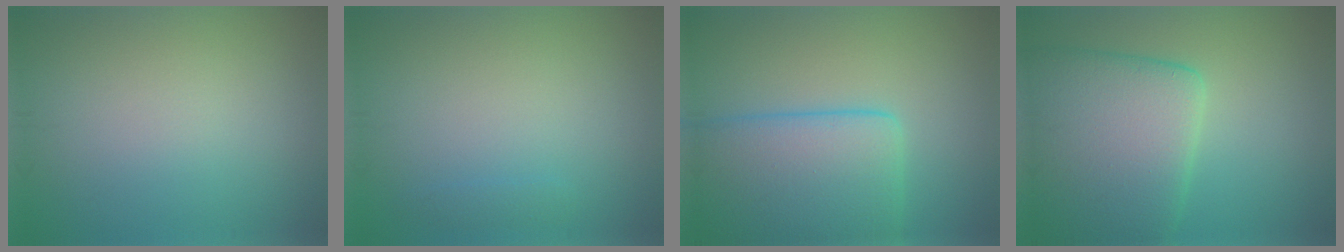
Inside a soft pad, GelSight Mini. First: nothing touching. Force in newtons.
{"total": 0.7, "press": 0.7, "slide": 0.1}
{"total": 8.6, "press": 8.6, "slide": 0.4}
{"total": 10.3, "press": 10.2, "slide": 0.5}